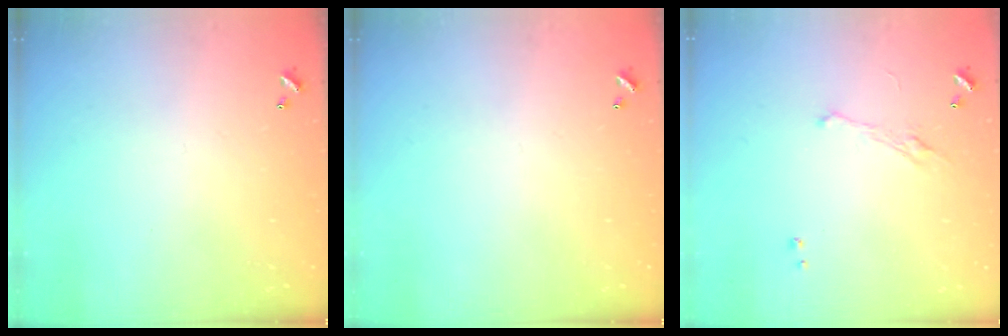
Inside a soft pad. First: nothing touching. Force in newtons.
{"total": 0.0}
{"total": 2.3, "press": 2.1, "slide": 0.8}